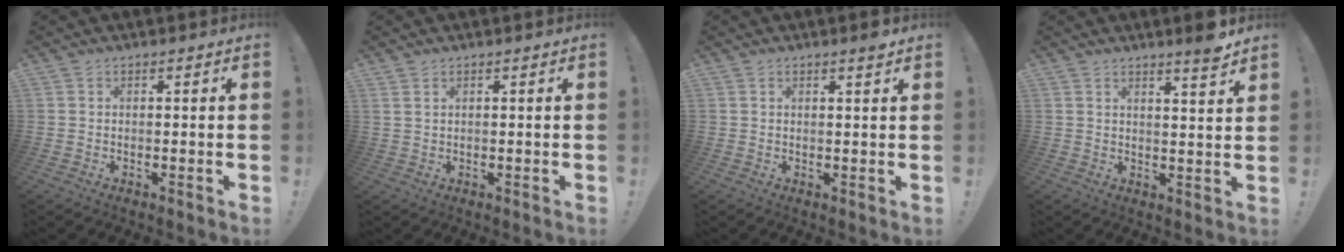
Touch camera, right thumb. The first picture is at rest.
{"total": 1.4, "force": [0.9, 0.5, 1.0], "torque": [-0.025, 0.002, 0.017]}
{"total": 2.0, "force": [1.3, -0.1, 1.5], "torque": [-0.013, -0.008, 0.019]}
{"total": 4.9, "force": [3.7, -0.5, 3.1], "torque": [-0.041, -0.032, 0.058]}